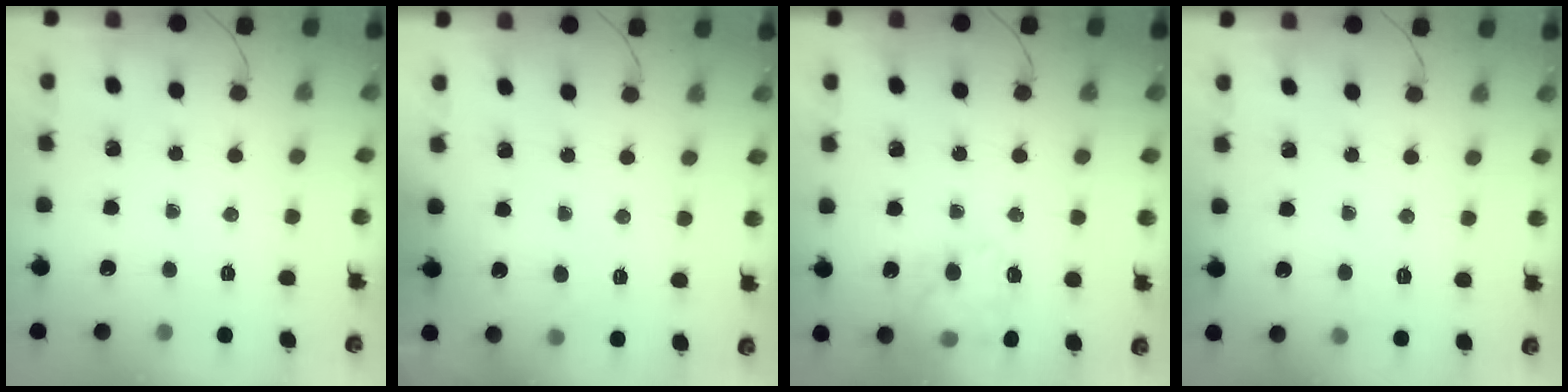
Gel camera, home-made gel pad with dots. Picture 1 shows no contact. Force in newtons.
{"total": 3.5, "press": 3.2, "slide": 1.4}
{"total": 15.9, "press": 15.8, "slide": 2.3}
{"total": 4.3, "press": 4.1, "slide": 1.4}